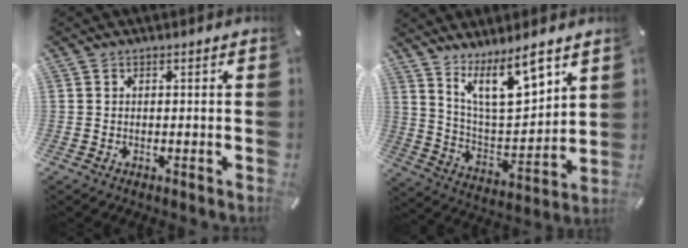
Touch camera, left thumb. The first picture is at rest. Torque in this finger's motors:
{"motor_torque": [0.53, 0.43, 1.54, -1.23, 0.40]}